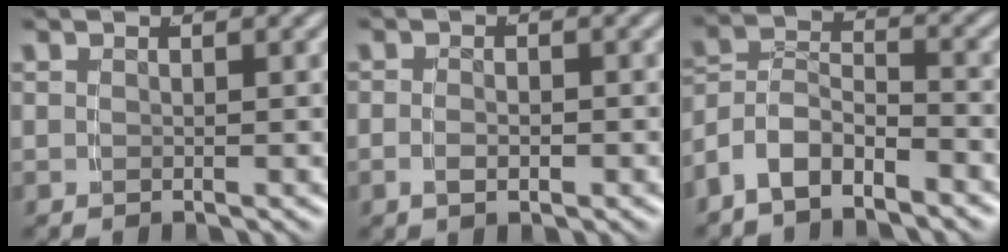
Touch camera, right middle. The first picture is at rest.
{"total": 1.3, "force": [-0.8, 0.4, 1.0], "torque": [-0.023, -0.004, -0.011]}
{"total": 7.0, "force": [-3.4, 5.6, 2.6], "torque": [-0.068, -0.018, -0.068]}